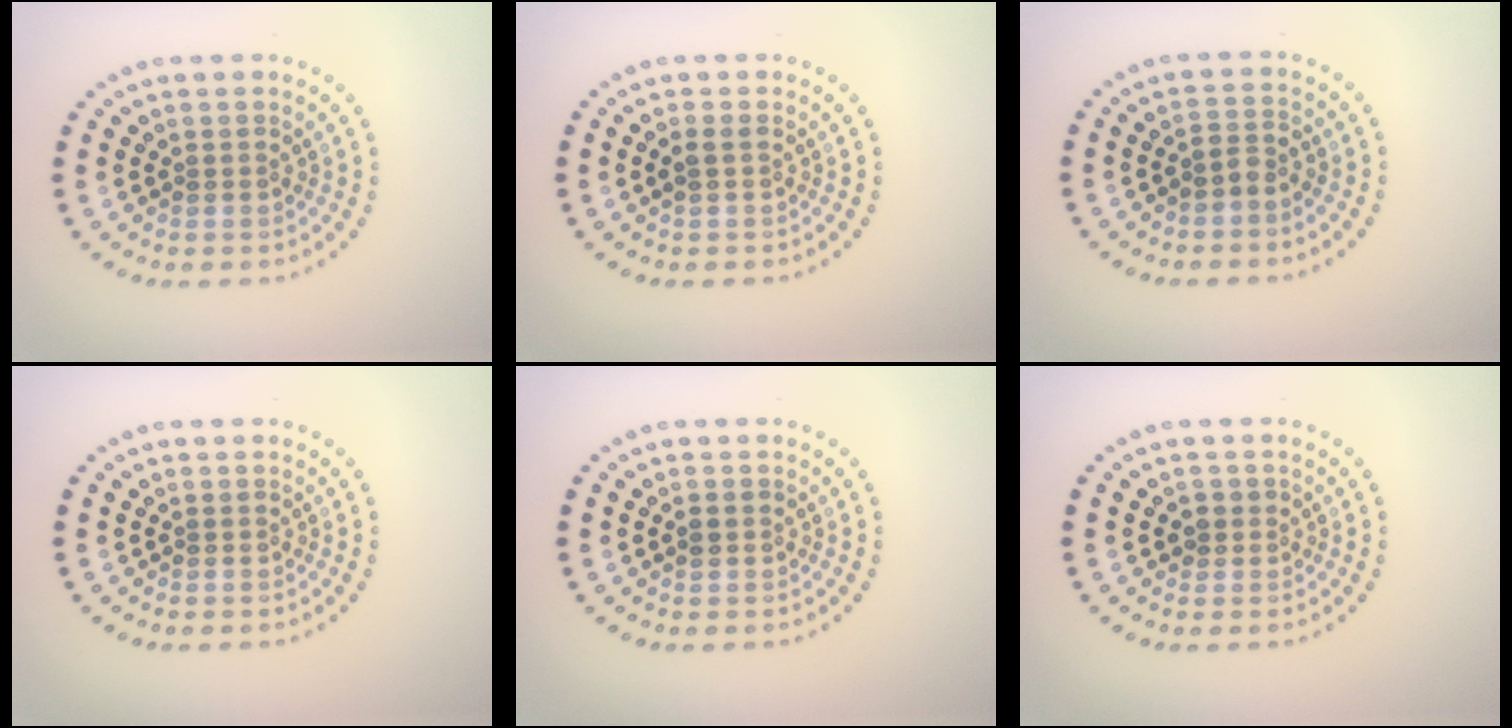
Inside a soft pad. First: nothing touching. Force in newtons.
{"total": 0.9, "press": 0.8, "slide": 0.3}
{"total": 1.6, "press": 1.3, "slide": 1.0}
{"total": 0.0}
{"total": 0.9, "press": 0.9, "slide": 0.1}
{"total": 1.1, "press": 1.0, "slide": 0.6}